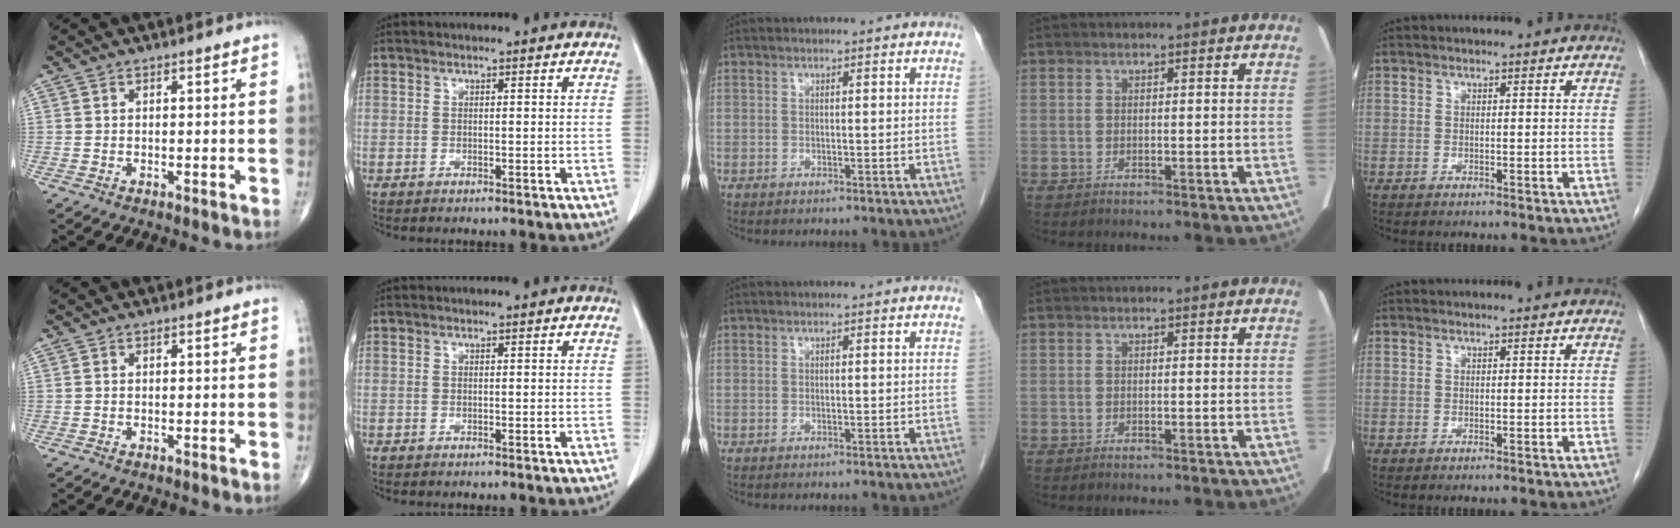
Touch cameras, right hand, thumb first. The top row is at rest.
{}